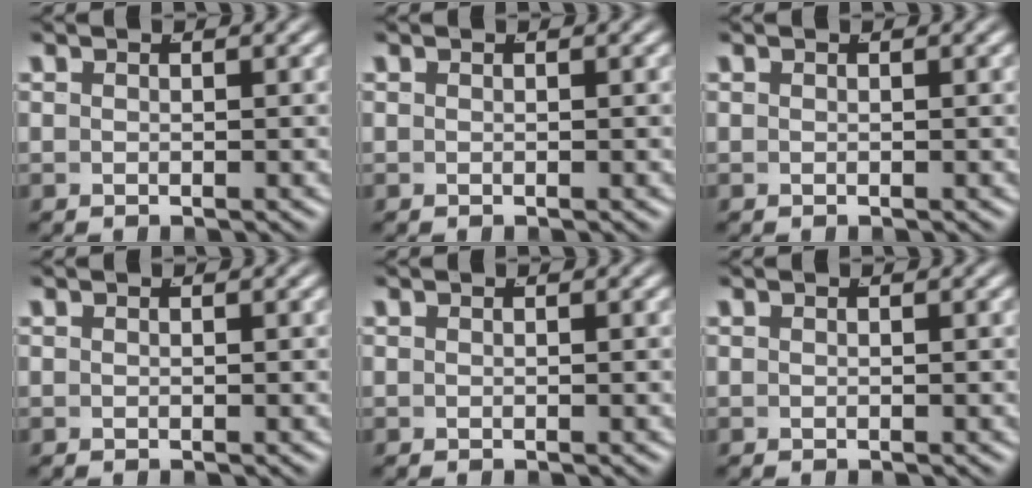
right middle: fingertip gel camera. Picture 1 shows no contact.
{"total": 0.0}
{"total": 0.0}
{"total": 0.0}
{"total": 0.0}
{"total": 0.0}